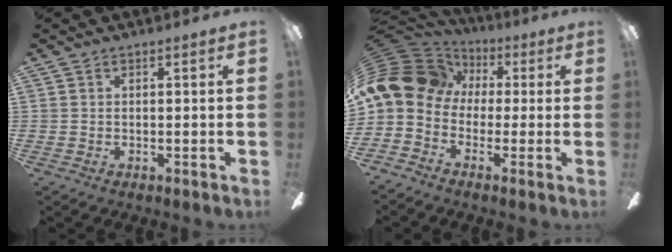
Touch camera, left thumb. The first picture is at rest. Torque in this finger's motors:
{"motor_torque": [0.65, 1.23, 0.64, 0.77, 0.21]}